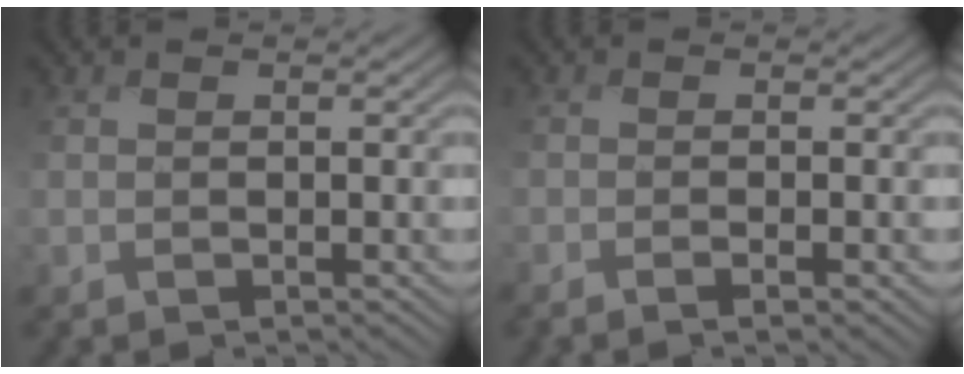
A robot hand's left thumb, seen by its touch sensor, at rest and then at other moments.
{"total": 1.4, "force": [-0.9, -0.3, 1.1], "torque": [-0.016, 0.003, -0.018]}